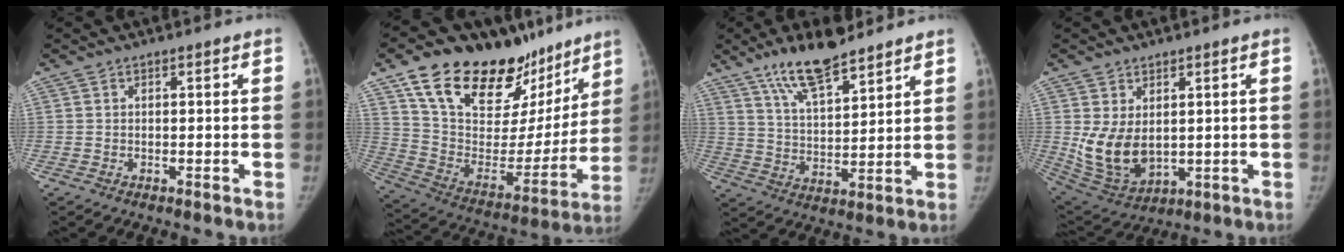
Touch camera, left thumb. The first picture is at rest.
{"total": 30.6, "force": [20.7, 15.4, 16.5], "torque": [-0.222, -0.060, 0.333]}
{"total": 12.7, "force": [9.4, 3.8, 7.7], "torque": [-0.118, -0.050, 0.172]}
{"total": 10.5, "force": [1.1, 7.1, 7.6], "torque": [-0.128, -0.020, 0.048]}